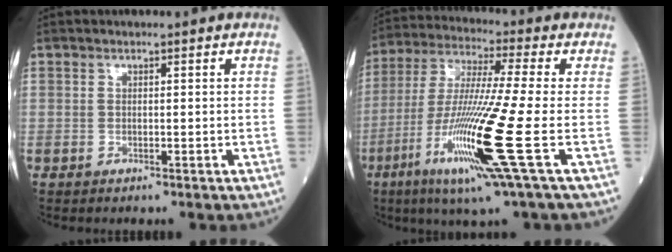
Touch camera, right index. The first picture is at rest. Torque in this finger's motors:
{"motor_torque": [1.31, -0.83, 1.06, 0.21]}